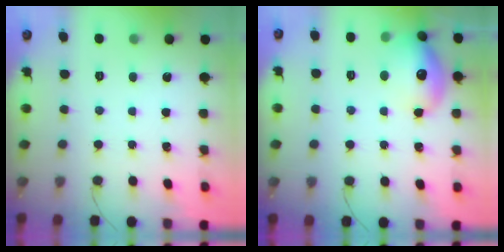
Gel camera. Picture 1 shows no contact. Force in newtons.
{"total": 15.3, "press": 15.3, "slide": 1.3}